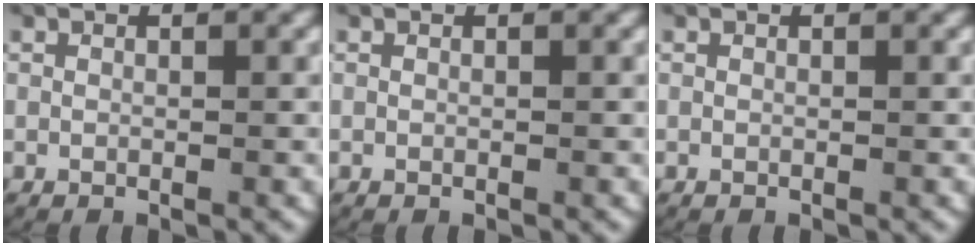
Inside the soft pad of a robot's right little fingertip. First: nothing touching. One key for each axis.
{"total": 0.0}
{"total": 0.0}